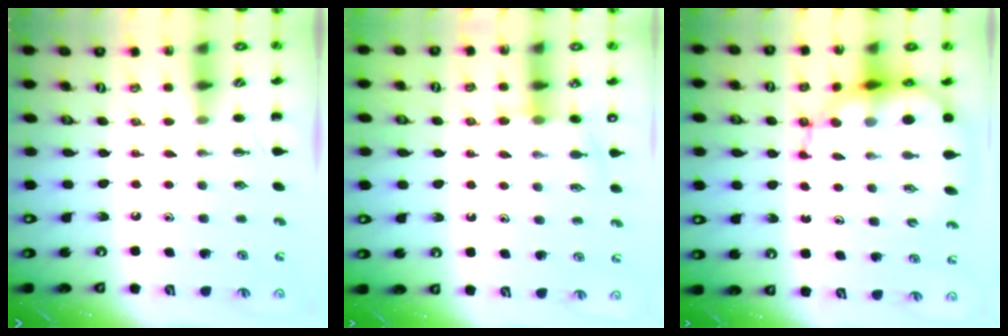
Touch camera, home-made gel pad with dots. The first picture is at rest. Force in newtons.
{"total": 5.4, "press": 5.3, "slide": 1.3}
{"total": 11.8, "press": 11.4, "slide": 3.0}